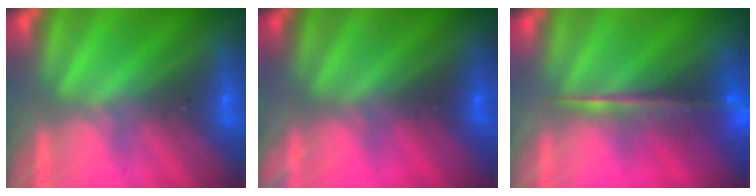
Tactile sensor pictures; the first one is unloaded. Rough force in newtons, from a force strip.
{"total": 2.2}
{"total": 5.5}